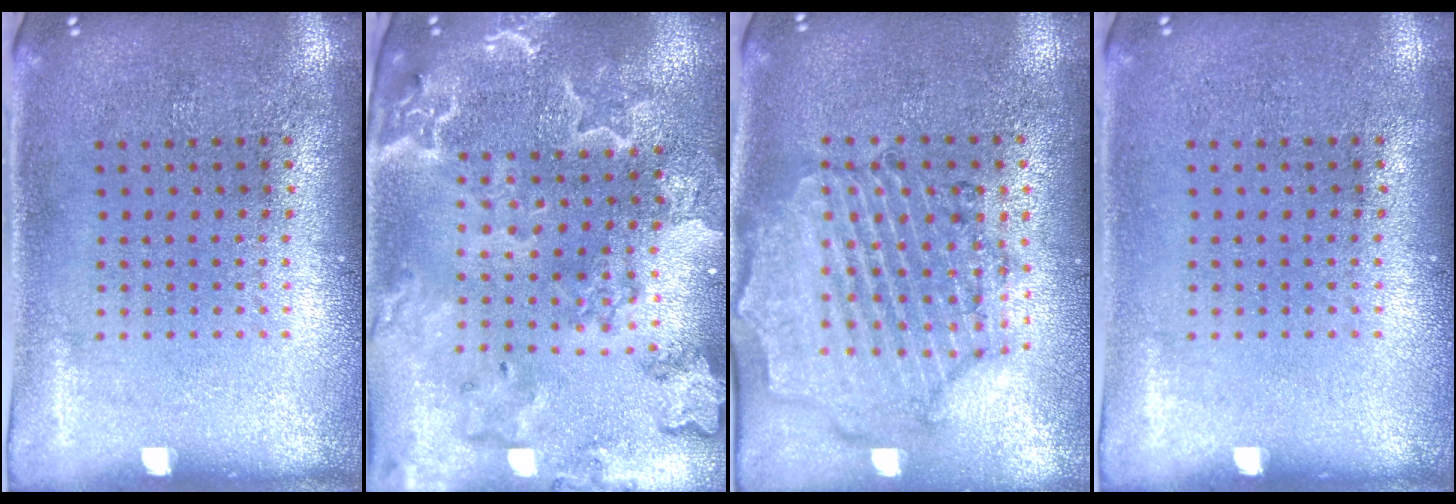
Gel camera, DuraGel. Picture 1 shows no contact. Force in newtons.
{"total": 3.4, "press": 3.0, "slide": 1.5}
{"total": 1.6, "press": 1.6, "slide": 0.3}
{"total": 0.0}